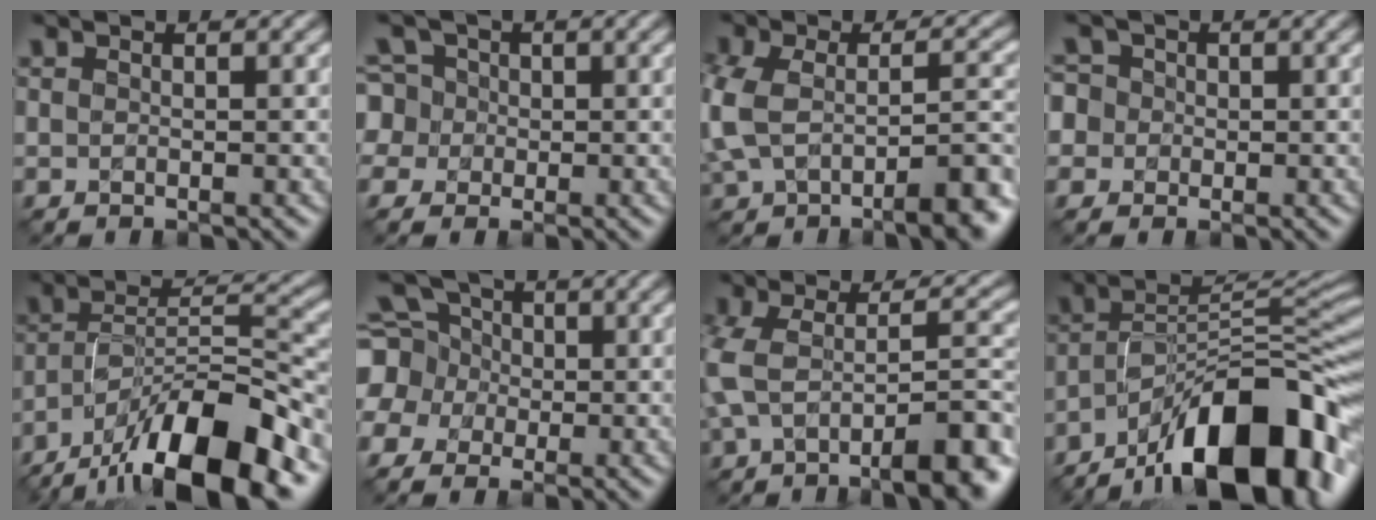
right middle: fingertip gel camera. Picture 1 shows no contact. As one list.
[{"total": 5.7, "force": [0.0, 5.4, 1.8], "torque": [-0.045, 0.035, -0.031]}, {"total": 8.7, "force": [-3.6, 4.1, 6.8], "torque": [-0.138, -0.023, -0.063]}, {"total": 5.6, "force": [0.1, 5.3, 1.9], "torque": [-0.045, 0.033, -0.029]}, {"total": 14.1, "force": [-9.6, 4.1, 9.5], "torque": [-0.157, 0.012, -0.174]}, {"total": 10.4, "force": [-0.1, 9.3, 4.6], "torque": [-0.129, 0.021, -0.043]}, {"total": 9.7, "force": [-4.1, 3.9, 7.8], "torque": [-0.144, -0.014, -0.070]}, {"total": 15.7, "force": [-10.0, 5.5, 10.8], "torque": [-0.161, 0.011, -0.172]}]